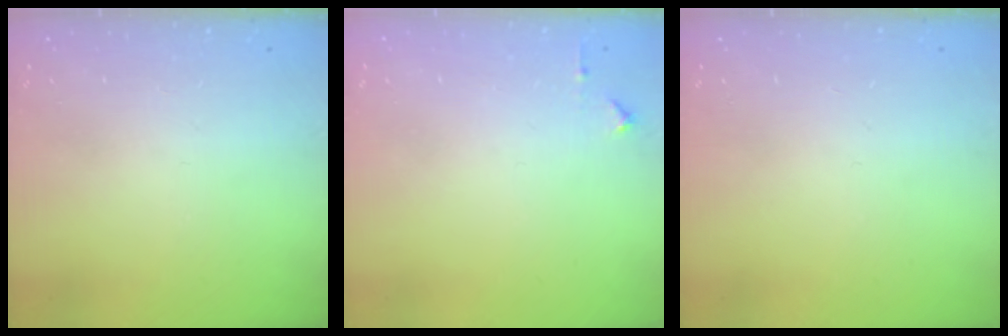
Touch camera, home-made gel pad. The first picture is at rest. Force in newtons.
{"total": 5.1, "press": 5.0, "slide": 0.8}
{"total": 0.0}